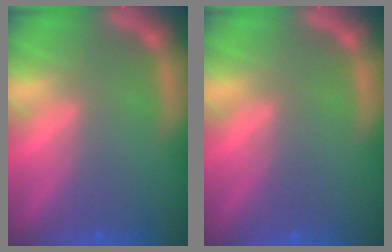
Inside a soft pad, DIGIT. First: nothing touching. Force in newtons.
{"total": 0.0}